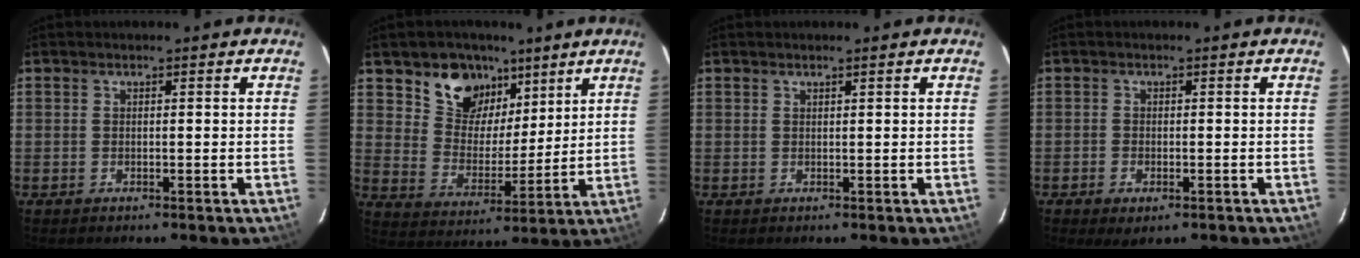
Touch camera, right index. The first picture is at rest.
{"total": 12.0, "force": [7.7, 8.3, 4.1], "torque": [-0.079, 0.004, 0.139]}
{"total": 0.6, "force": [0.5, -0.2, 0.3], "torque": [-0.010, -0.004, 0.007]}
{"total": 3.5, "force": [-1.9, 1.9, 2.3], "torque": [-0.052, -0.012, -0.031]}